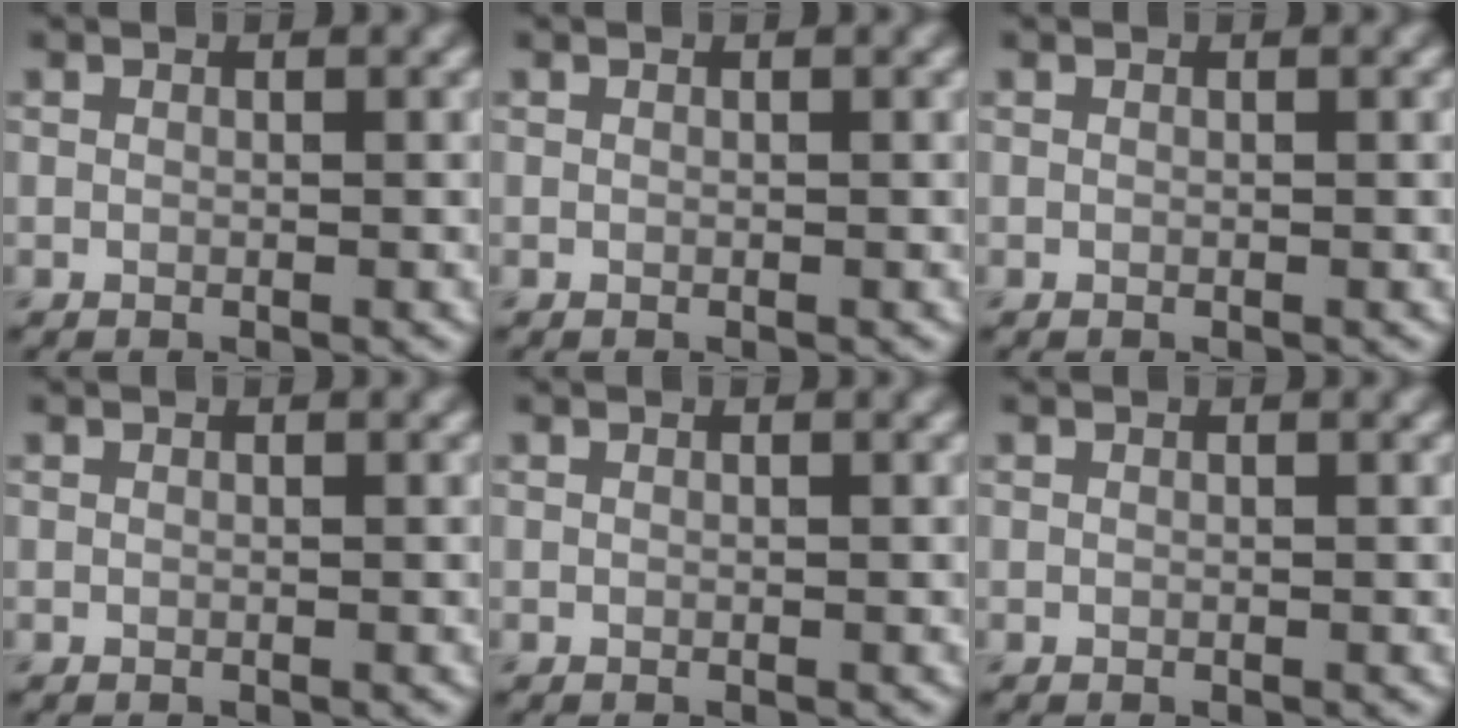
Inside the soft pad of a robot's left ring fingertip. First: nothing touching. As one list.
[{"total": 0.0}, {"total": 0.0}, {"total": 0.0}, {"total": 0.0}, {"total": 0.0}]